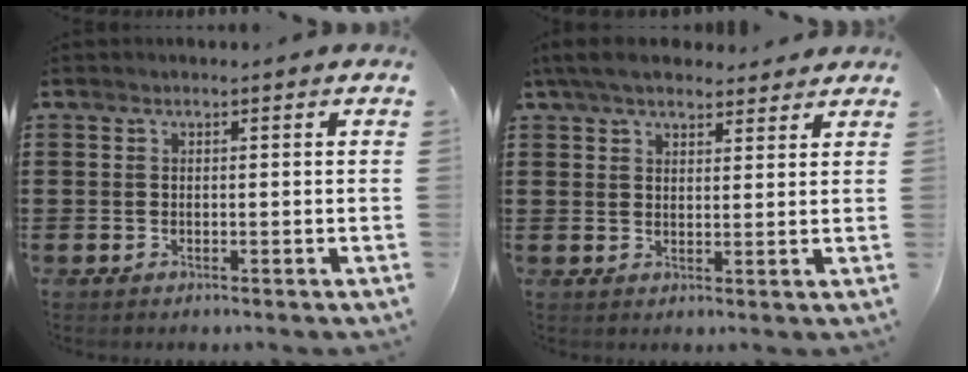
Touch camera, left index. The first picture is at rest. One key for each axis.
{"total": 5.2, "fx": 4.4, "fy": 1.6, "fz": 2.1, "tx": -0.054, "ty": -0.002, "tz": 0.084}